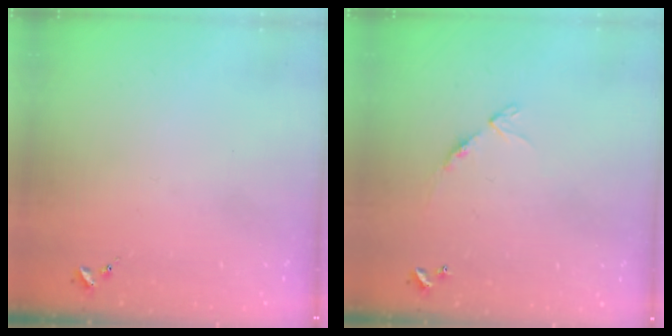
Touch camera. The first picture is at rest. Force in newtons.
{"total": 8.4, "press": 8.4, "slide": 0.6}